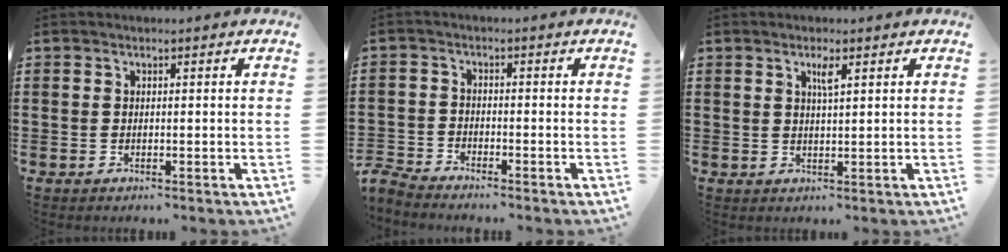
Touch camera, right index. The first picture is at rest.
{"total": 3.0, "force": [-3.0, 0.1, -0.1], "torque": [-0.018, -0.005, -0.068]}
{"total": 2.1, "force": [1.1, 0.2, 1.8], "torque": [-0.031, -0.003, 0.016]}